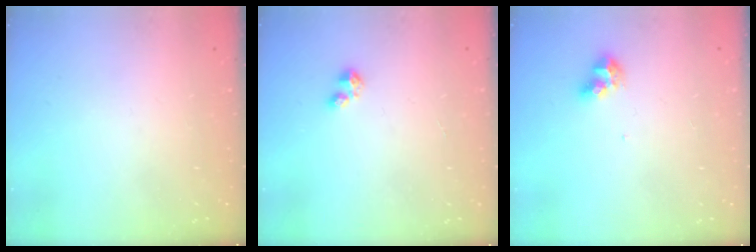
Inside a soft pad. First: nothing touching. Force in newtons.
{"total": 2.7, "press": 2.7, "slide": 0.4}
{"total": 7.9, "press": 7.9, "slide": 0.6}